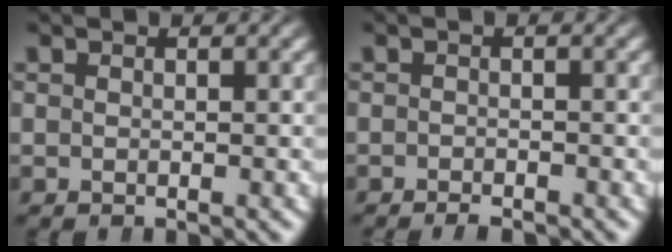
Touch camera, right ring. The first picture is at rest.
{"total": 1.3, "force": [-1.3, -0.1, 0.2], "torque": [0.002, -0.001, -0.022]}